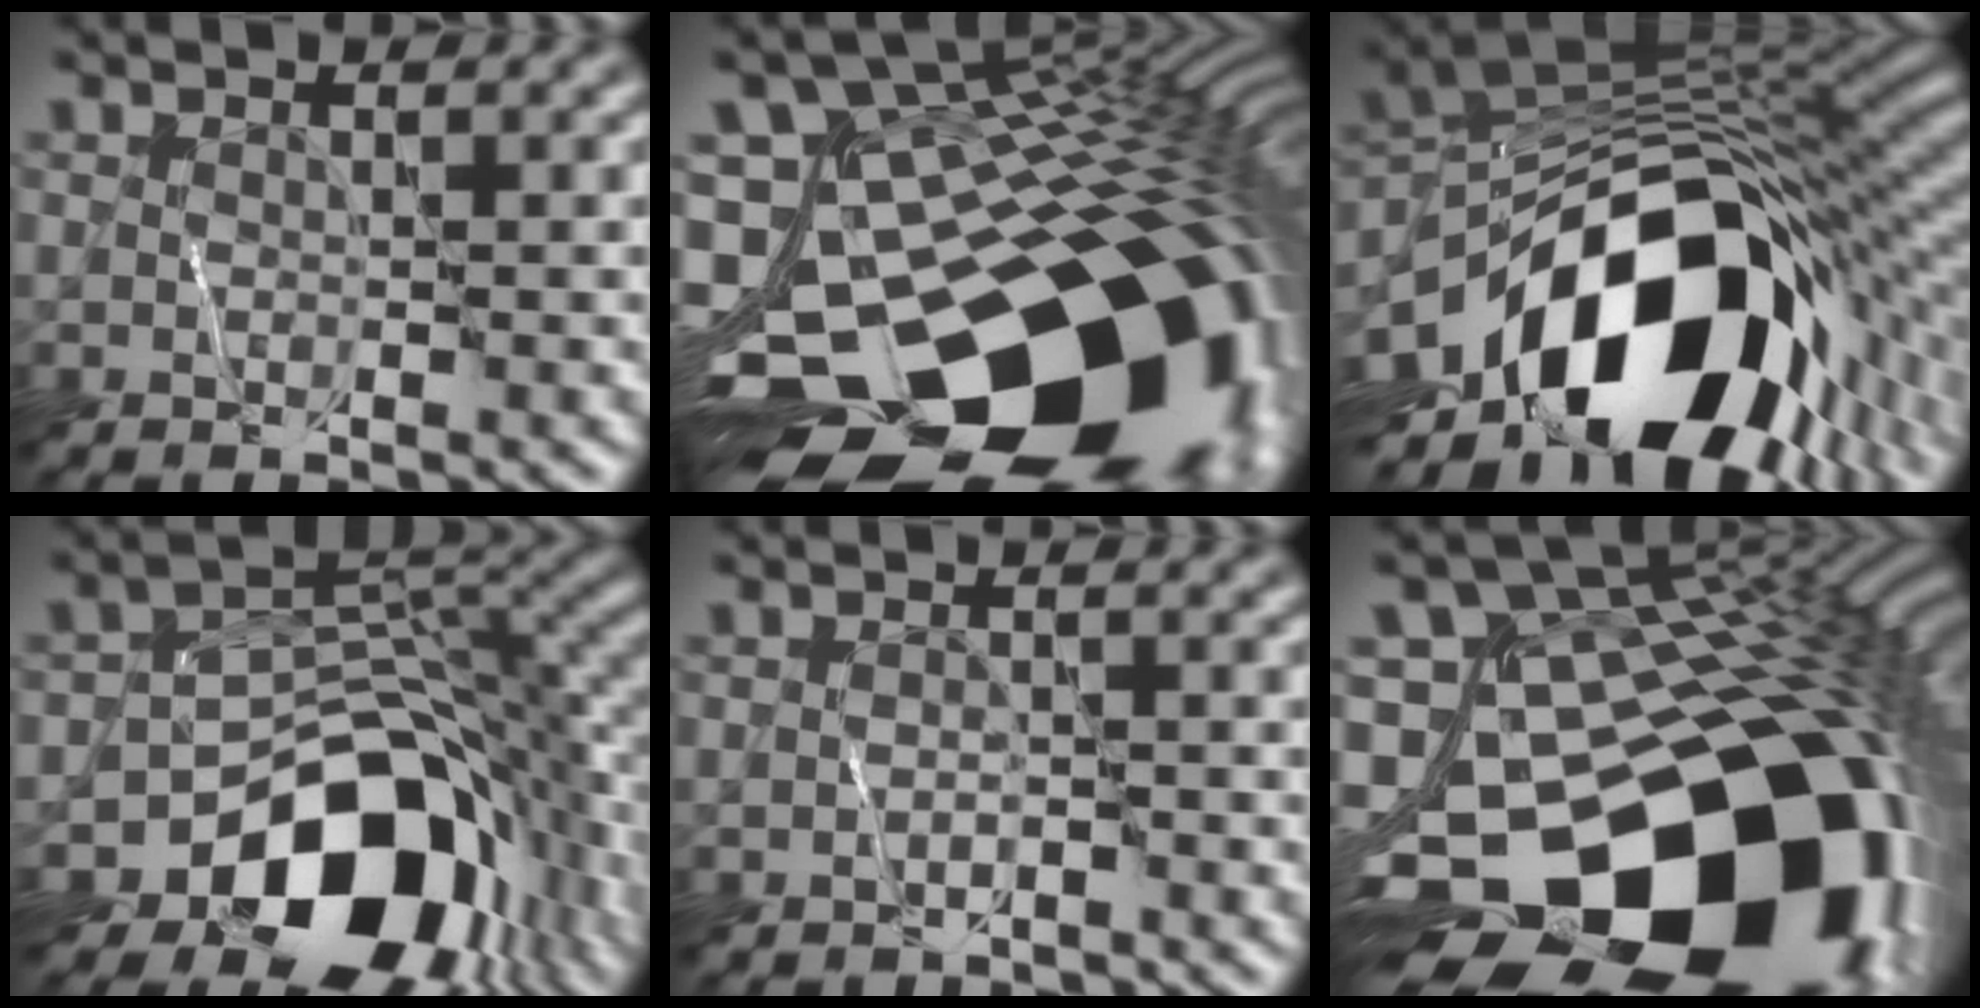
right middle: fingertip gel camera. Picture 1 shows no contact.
{"total": 21.1, "force": [-7.2, 12.7, 15.2], "torque": [-0.221, -0.014, -0.097]}
{"total": 17.3, "force": [-6.4, 10.6, 12.2], "torque": [-0.208, -0.026, -0.097]}
{"total": 13.4, "force": [-6.8, 8.8, 7.3], "torque": [-0.103, -0.011, -0.115]}
{"total": 0.8, "force": [-0.7, 0.3, 0.2], "torque": [-0.001, 0.002, -0.013]}
{"total": 20.7, "force": [-7.9, 14.0, 13.0], "torque": [-0.211, -0.036, -0.095]}